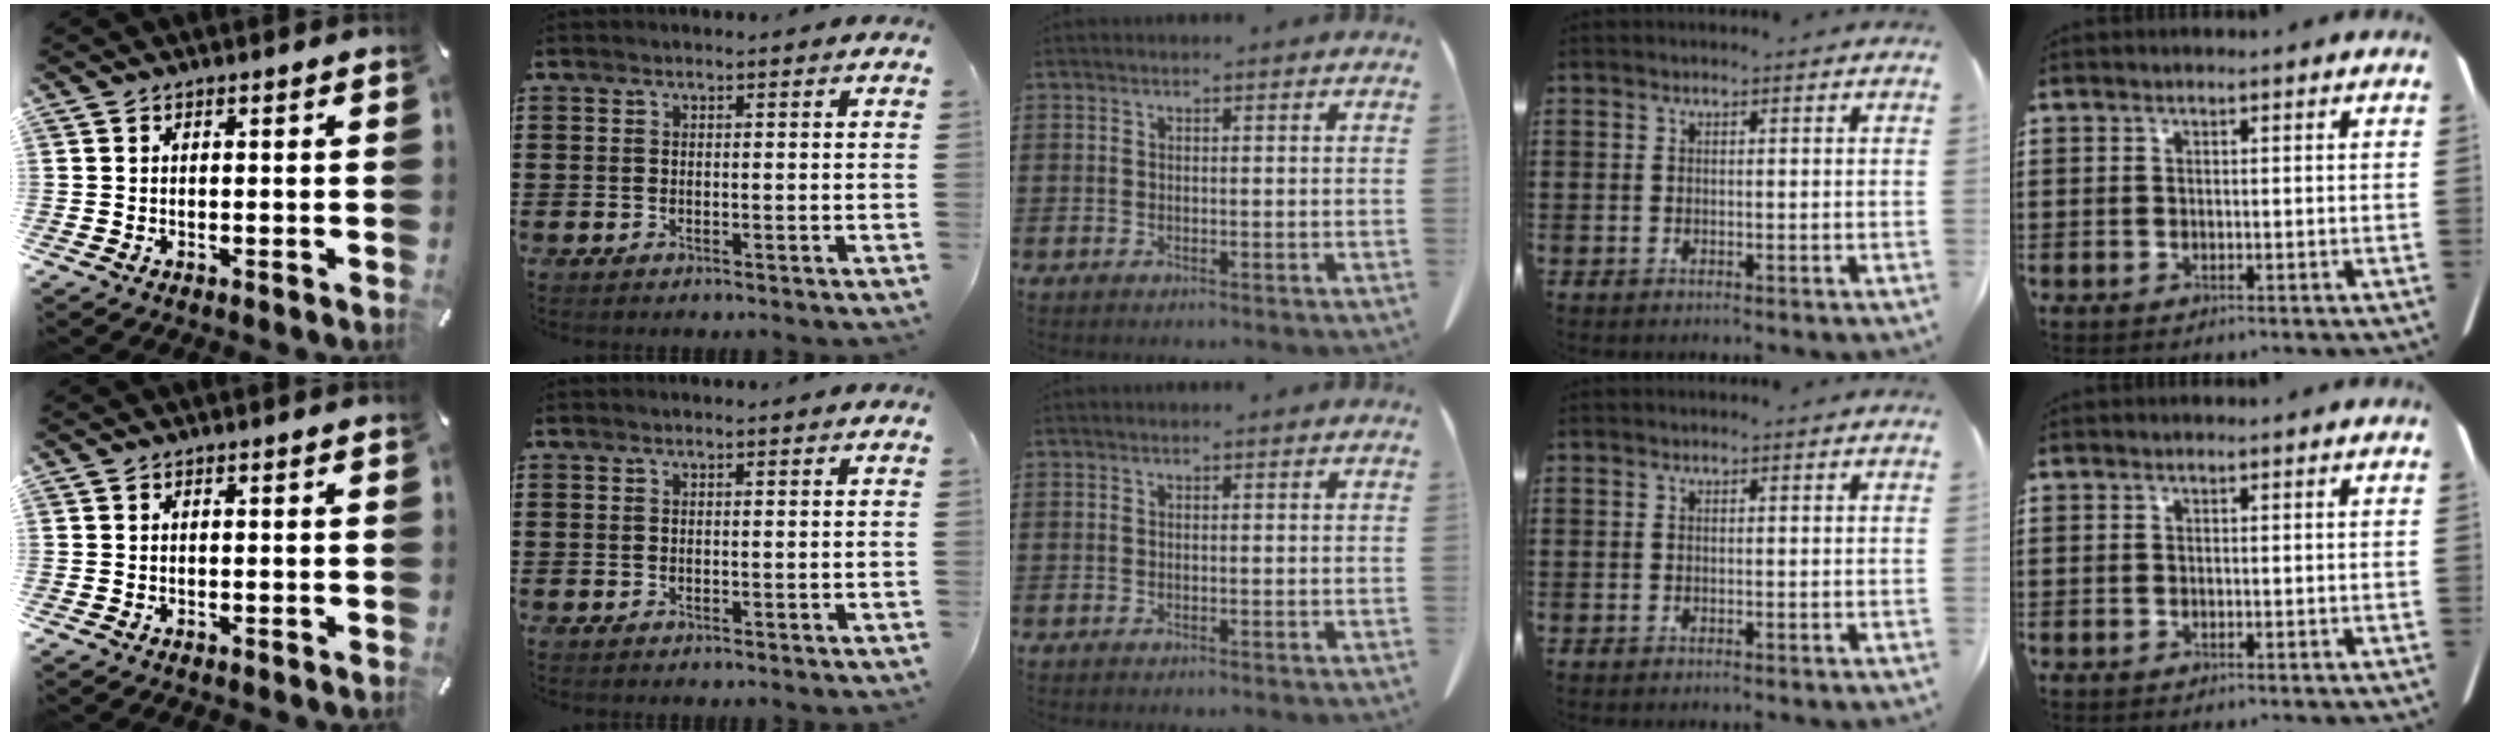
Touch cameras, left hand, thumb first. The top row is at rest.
{}